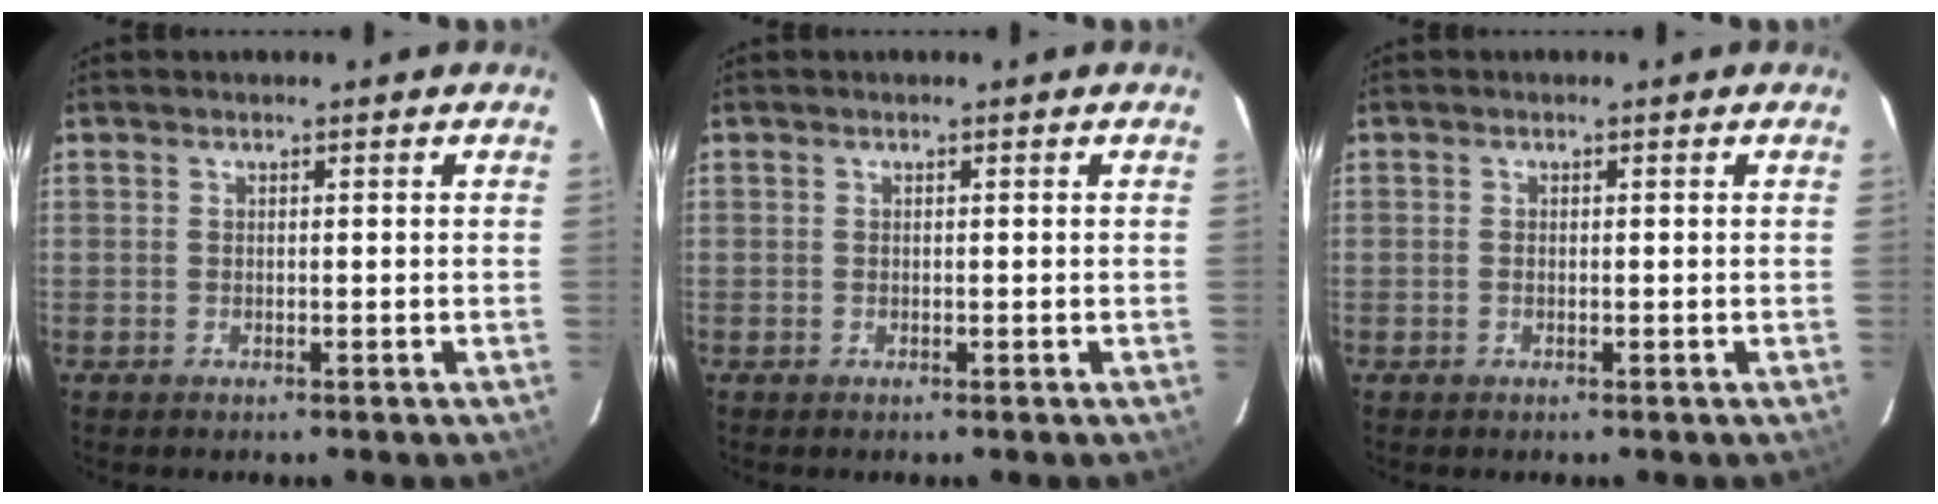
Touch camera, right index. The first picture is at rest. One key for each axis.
{"total": 0.0}
{"total": 0.5, "fx": -0.1, "fy": 0.3, "fz": 0.4, "tx": -0.009, "ty": 0.000, "tz": -0.002}